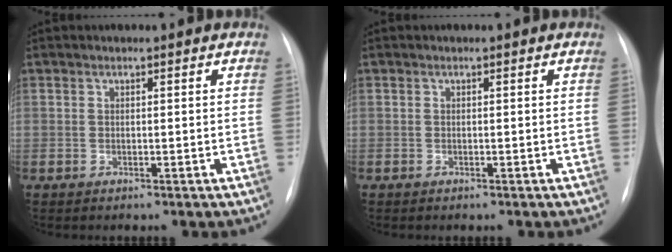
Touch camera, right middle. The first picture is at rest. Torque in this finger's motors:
{"motor_torque": [-0.02, 0.03, 0.04, 0.00]}